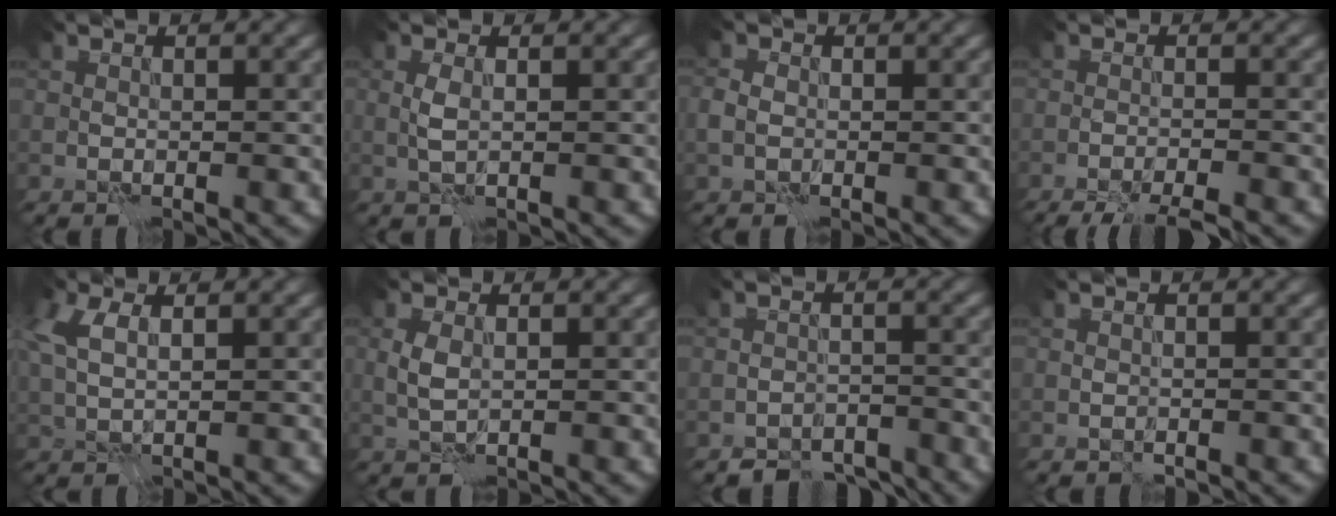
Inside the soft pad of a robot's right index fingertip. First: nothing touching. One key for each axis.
{"total": 0.8, "fx": 0.2, "fy": 0.0, "fz": 0.8, "tx": -0.019, "ty": 0.002, "tz": 0.003}
{"total": 1.2, "fx": -0.3, "fy": 1.0, "fz": 0.6, "tx": -0.011, "ty": -0.002, "tz": -0.011}
{"total": 6.1, "fx": -5.5, "fy": 0.9, "fz": 2.5, "tx": -0.034, "ty": -0.009, "tz": -0.079}
{"total": 3.4, "fx": 1.6, "fy": 1.7, "fz": 2.5, "tx": -0.063, "ty": 0.006, "tz": 0.033}
{"total": 1.4, "fx": 0.3, "fy": 0.7, "fz": 1.1, "tx": -0.028, "ty": -0.001, "tz": 0.009}
{"total": 3.9, "fx": -3.6, "fy": 1.3, "fz": 0.5, "tx": 0.005, "ty": 0.002, "tz": -0.057}
{"total": 0.6, "fx": -0.5, "fy": 0.3, "fz": 0.0, "tx": 0.000, "ty": 0.000, "tz": -0.011}